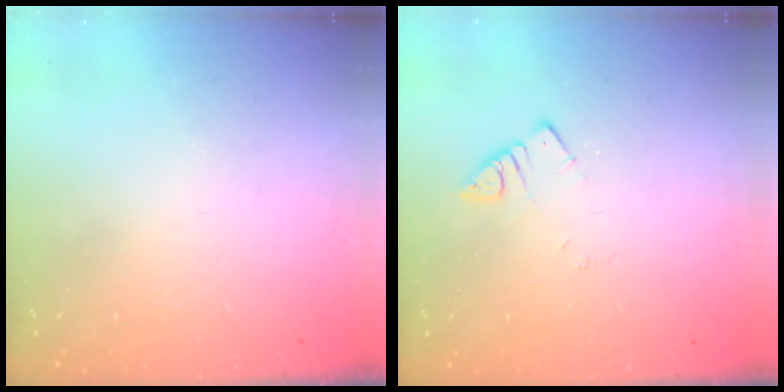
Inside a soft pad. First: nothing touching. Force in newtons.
{"total": 2.5, "press": 2.5, "slide": 0.3}